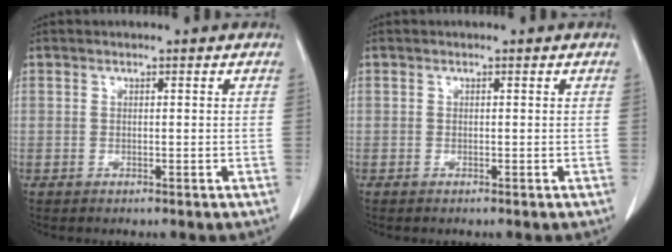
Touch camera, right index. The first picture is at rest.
{"total": 0.0}